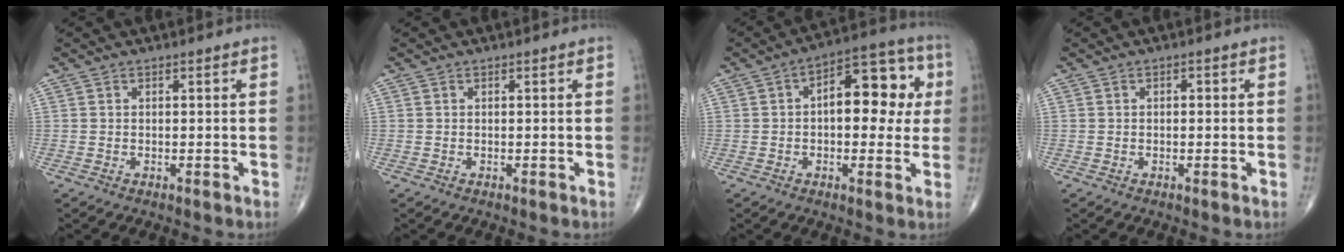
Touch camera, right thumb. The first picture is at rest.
{"total": 0.0}
{"total": 13.7, "force": [1.7, 7.3, 11.5], "torque": [-0.116, 0.027, 0.015]}
{"total": 0.8, "force": [0.1, 0.5, 0.6], "torque": [-0.004, 0.000, -0.002]}